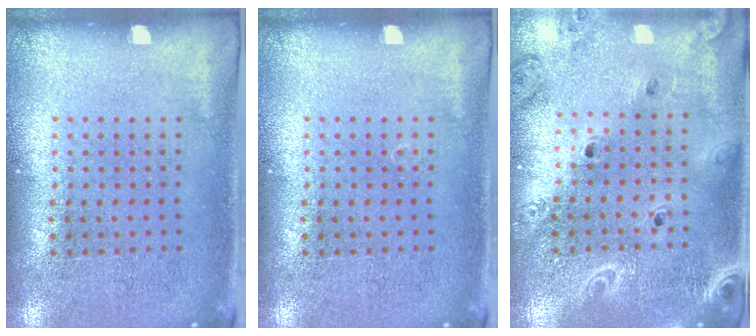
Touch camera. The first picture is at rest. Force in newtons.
{"total": 0.0}
{"total": 2.0, "press": 1.9, "slide": 0.8}